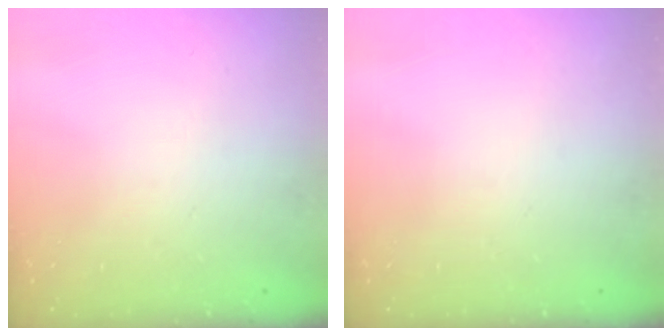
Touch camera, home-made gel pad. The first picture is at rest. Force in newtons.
{"total": 0.0}